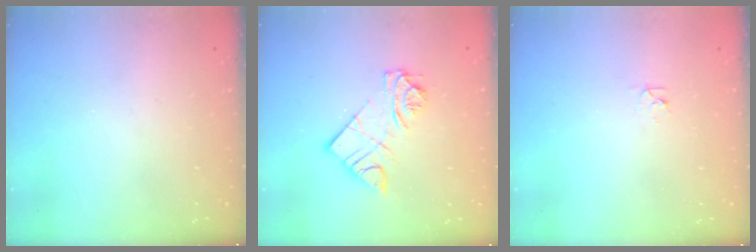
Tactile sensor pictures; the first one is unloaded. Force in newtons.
{"total": 10.9, "press": 10.9, "slide": 0.8}
{"total": 2.3, "press": 2.3, "slide": 0.2}